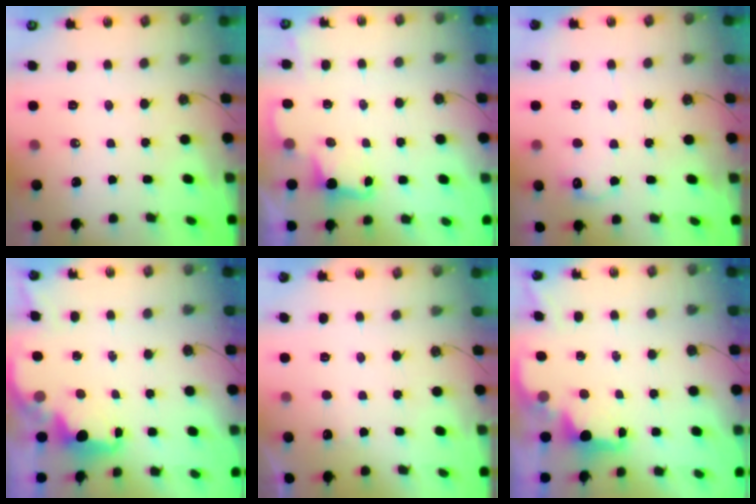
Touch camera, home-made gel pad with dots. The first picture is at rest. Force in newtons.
{"total": 3.1, "press": 3.0, "slide": 0.8}
{"total": 9.7, "press": 9.7, "slide": 0.5}
{"total": 2.0, "press": 1.8, "slide": 0.7}
{"total": 3.8, "press": 3.6, "slide": 1.3}
{"total": 2.1, "press": 1.9, "slide": 0.8}